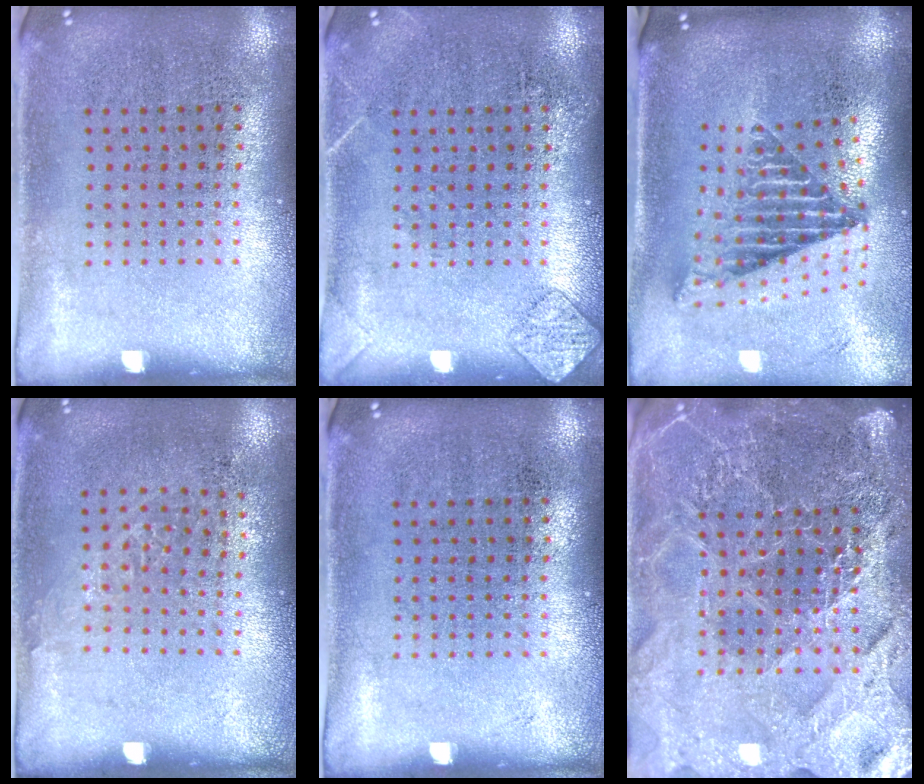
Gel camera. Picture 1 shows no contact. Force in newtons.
{"total": 1.4, "press": 1.4, "slide": 0.1}
{"total": 2.5, "press": 1.7, "slide": 1.9}
{"total": 0.9, "press": 0.7, "slide": 0.5}
{"total": 0.0}
{"total": 5.3, "press": 4.8, "slide": 2.4}